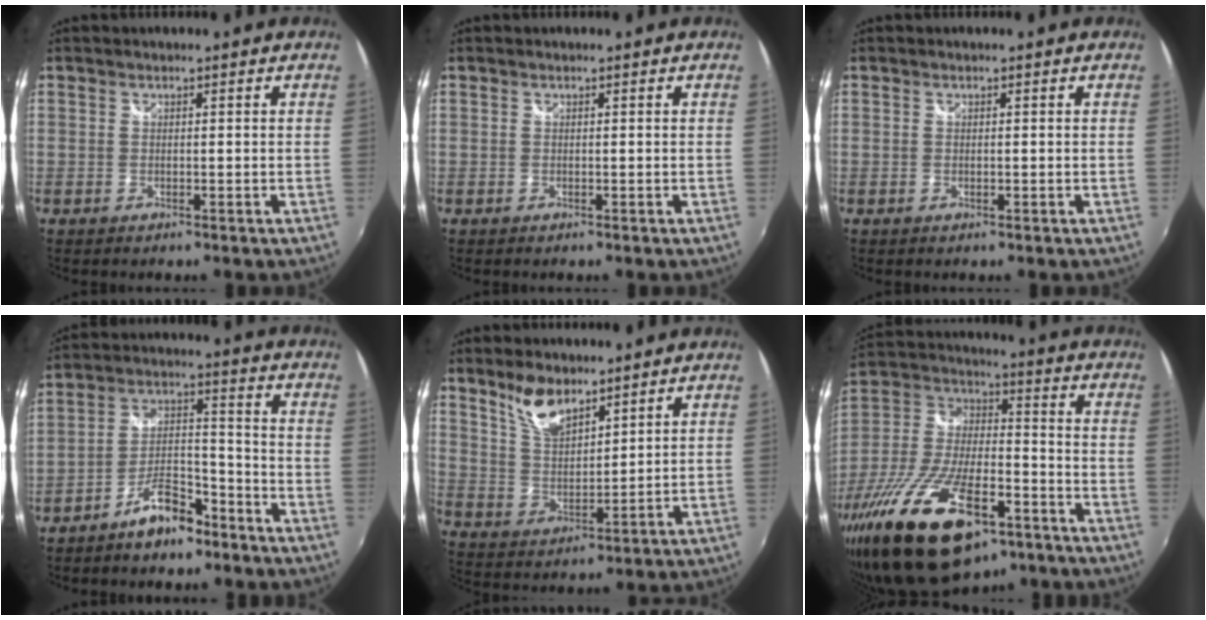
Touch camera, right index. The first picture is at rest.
{"total": 0.0}
{"total": 0.0}
{"total": 8.6, "force": [-6.4, 2.9, 4.9], "torque": [-0.093, 0.026, -0.106]}
{"total": 8.1, "force": [6.1, 3.1, 4.4], "torque": [-0.079, 0.004, 0.123]}
{"total": 26.4, "force": [-15.2, 10.7, 18.7], "torque": [-0.374, -0.041, -0.256]}